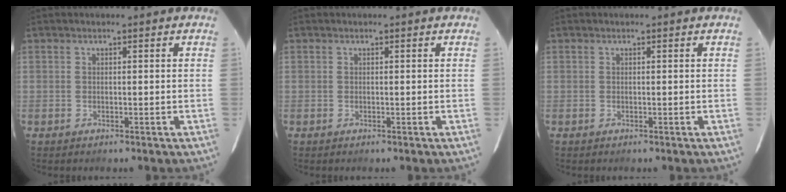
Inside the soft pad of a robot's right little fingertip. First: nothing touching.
{"total": 0.0}
{"total": 0.0}